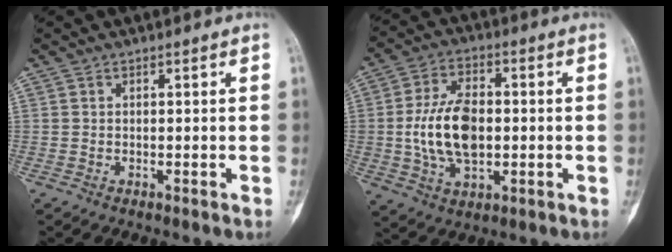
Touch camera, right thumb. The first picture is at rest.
{"total": 13.2, "force": [-0.4, 7.9, 10.6], "torque": [-0.188, 0.009, -0.002]}